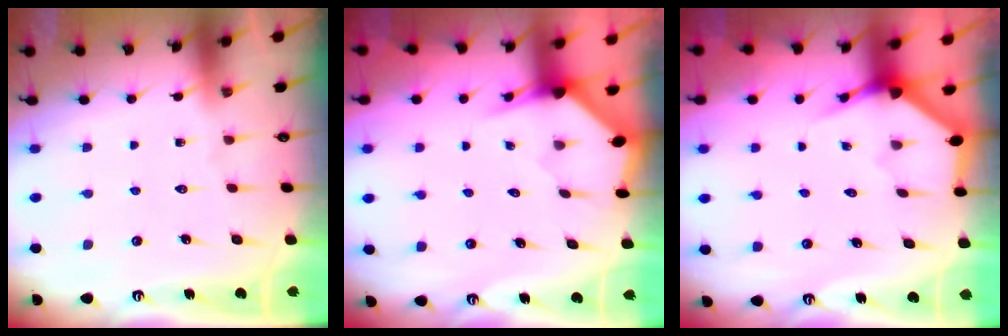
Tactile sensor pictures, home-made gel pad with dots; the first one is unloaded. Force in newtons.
{"total": 3.0, "press": 3.0, "slide": 0.2}
{"total": 3.4, "press": 3.4, "slide": 0.3}